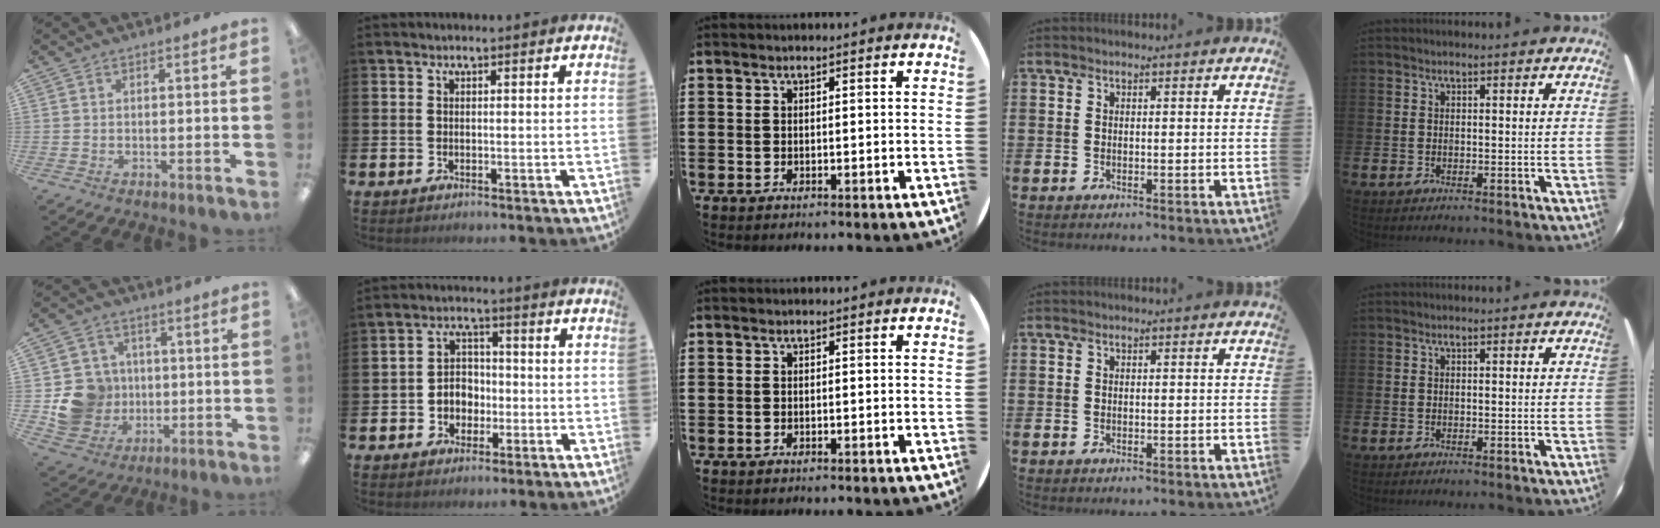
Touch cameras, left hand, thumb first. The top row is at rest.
{"thumb": {"total": 11.7, "force": [-1.4, 11.2, 3.1], "torque": [-0.062, 0.018, -0.010]}, "index": {"total": 3.8, "force": [-0.9, 3.4, 1.3], "torque": [-0.023, 0.001, -0.028]}}